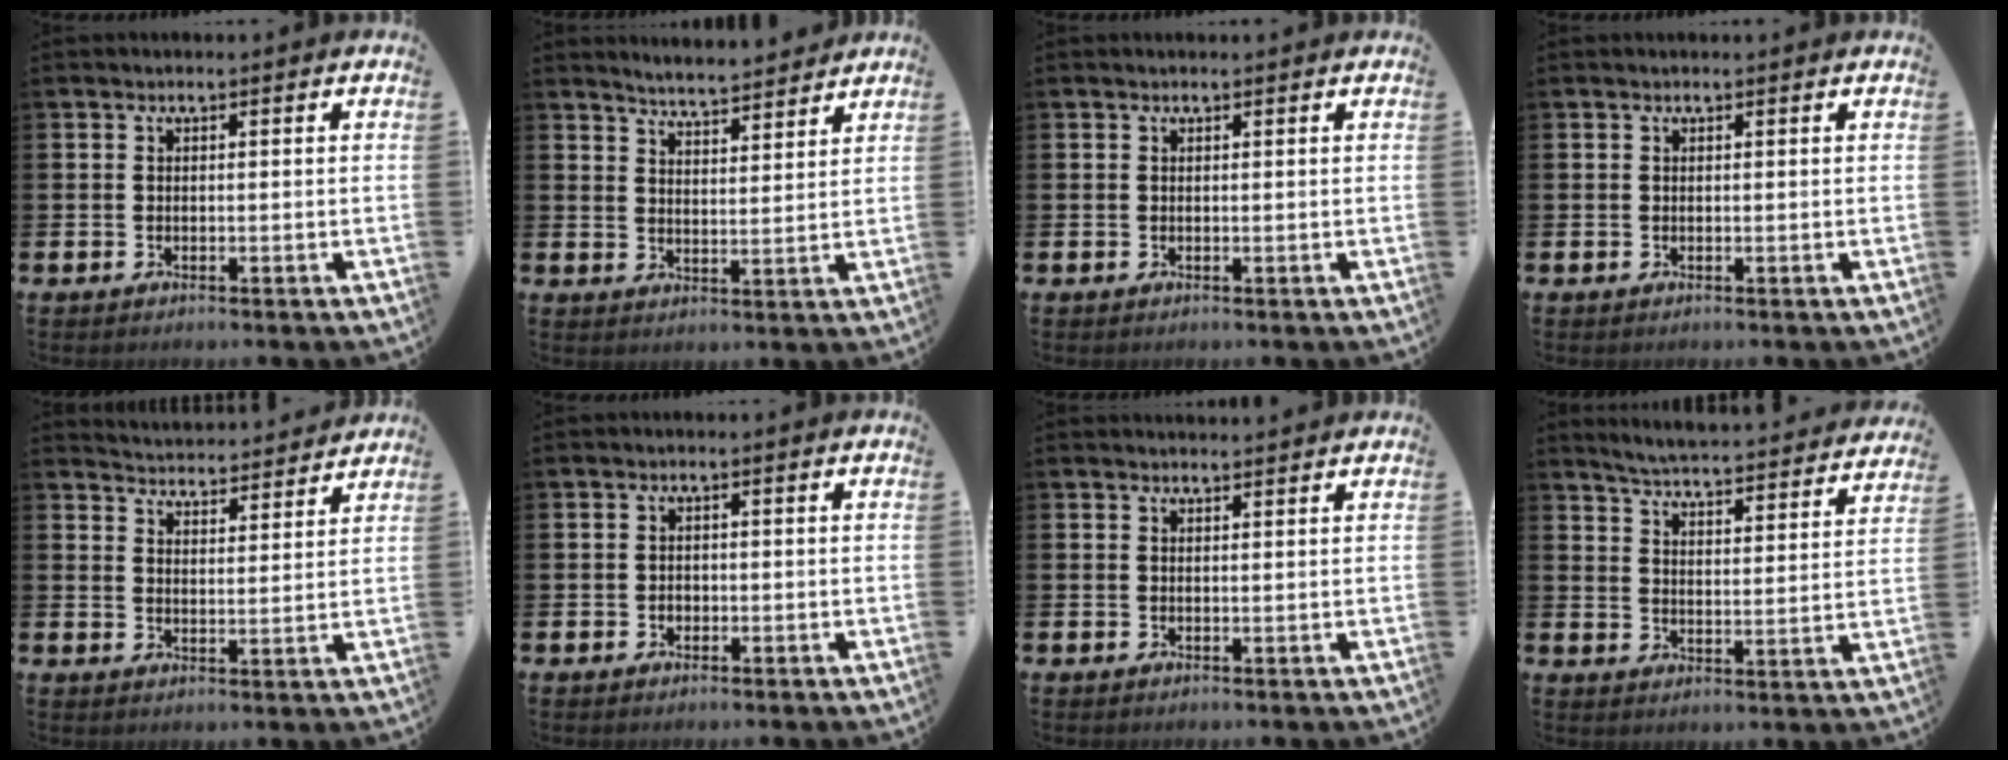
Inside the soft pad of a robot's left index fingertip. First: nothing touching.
{"total": 4.9, "force": [4.9, -0.1, 0.2], "torque": [-0.015, -0.035, 0.086]}
{"total": 0.0}
{"total": 0.0}
{"total": 4.7, "force": [4.6, 0.3, -0.3], "torque": [-0.007, -0.040, 0.081]}
{"total": 1.0, "force": [-0.2, 0.9, 0.4], "torque": [-0.006, 0.005, -0.008]}
{"total": 1.0, "force": [1.0, 0.0, 0.0], "torque": [0.009, -0.006, 0.016]}
{"total": 5.1, "force": [5.0, -0.1, 1.0], "torque": [-0.044, -0.042, 0.085]}